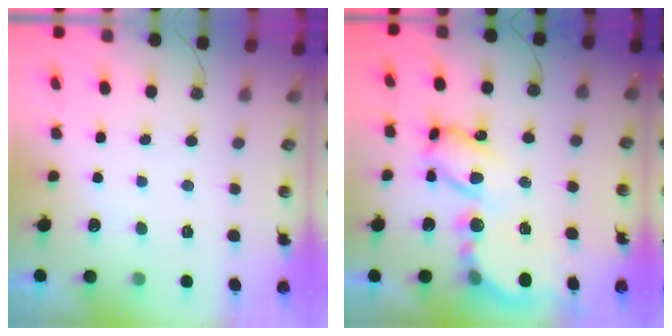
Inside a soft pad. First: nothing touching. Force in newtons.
{"total": 13.0, "press": 13.0, "slide": 0.9}